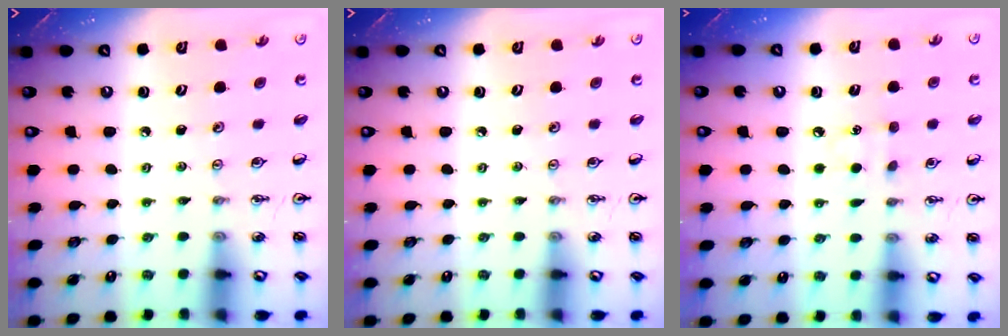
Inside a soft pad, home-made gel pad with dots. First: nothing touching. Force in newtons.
{"total": 0.0}
{"total": 6.8, "press": 6.8, "slide": 0.7}